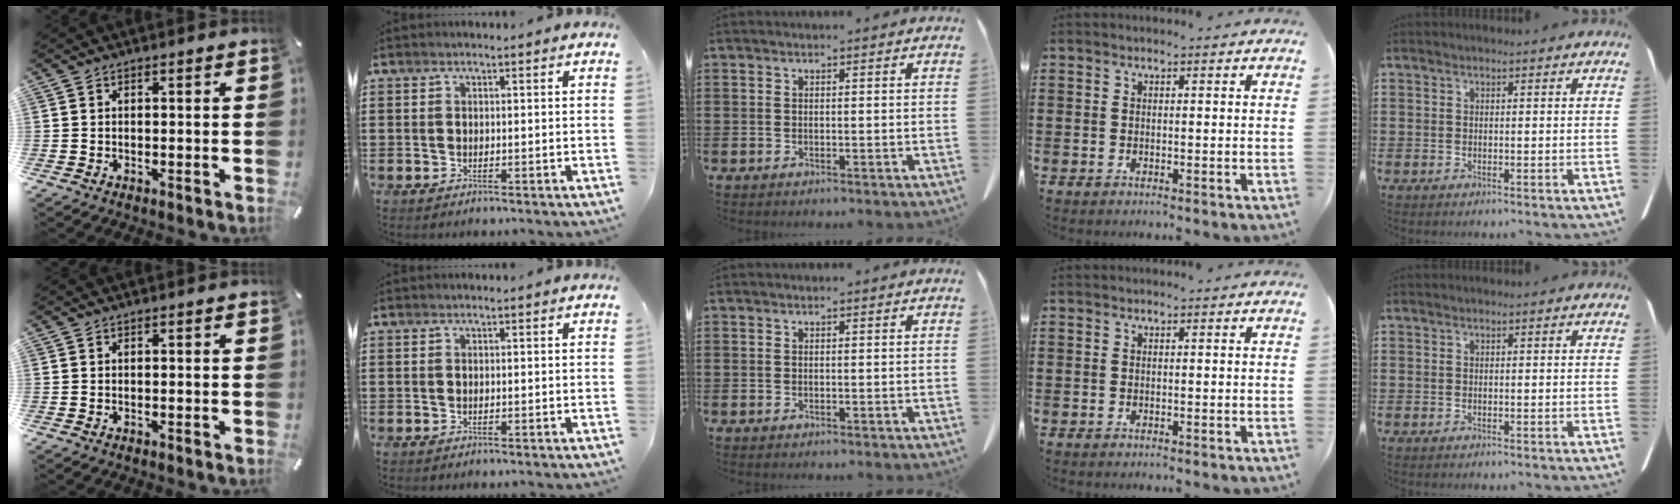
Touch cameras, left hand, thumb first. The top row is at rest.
{}